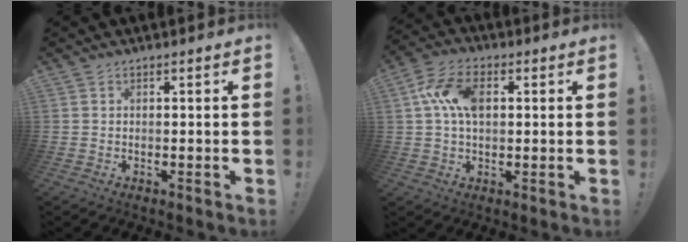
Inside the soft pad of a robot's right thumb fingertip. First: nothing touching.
{"total": 11.1, "force": [2.3, 6.9, 8.5], "torque": [-0.155, 0.011, 0.043]}